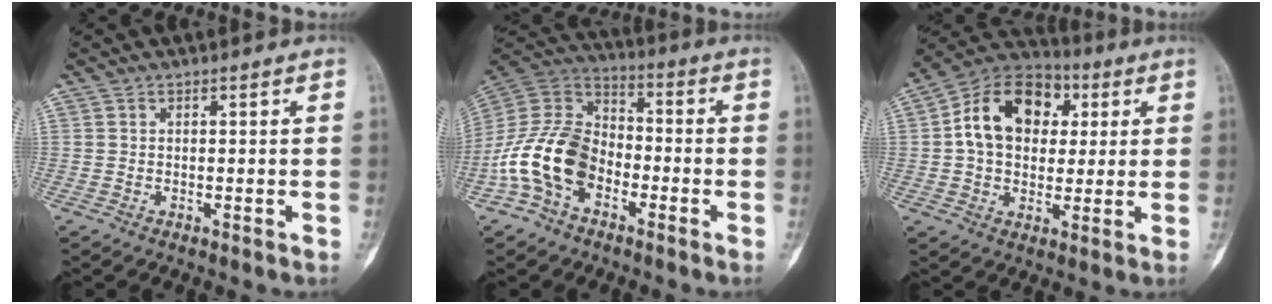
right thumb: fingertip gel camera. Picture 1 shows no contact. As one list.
[{"total": 15.6, "force": [-5.8, 10.5, 10.0], "torque": [-0.185, 0.059, -0.121]}, {"total": 16.1, "force": [3.1, 11.7, 10.5], "torque": [-0.147, 0.017, 0.043]}]